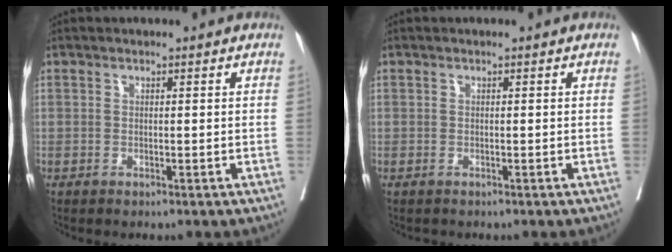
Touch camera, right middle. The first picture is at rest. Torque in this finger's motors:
{"motor_torque": [-0.14, 0.02, -0.03, 0.01]}